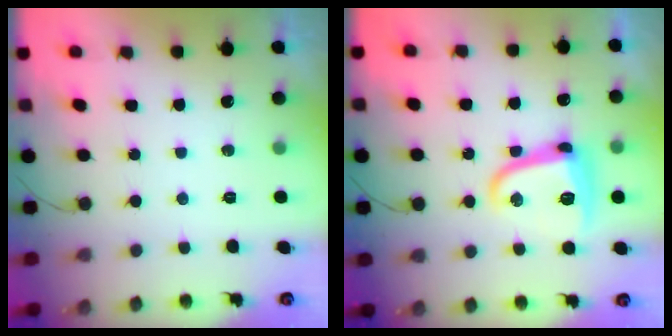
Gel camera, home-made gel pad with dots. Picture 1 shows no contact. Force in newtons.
{"total": 13.3, "press": 13.3, "slide": 0.9}